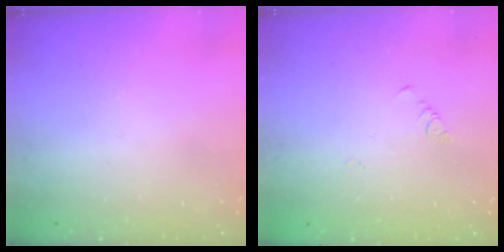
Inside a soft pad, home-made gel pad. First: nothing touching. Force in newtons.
{"total": 1.9, "press": 1.9, "slide": 0.4}